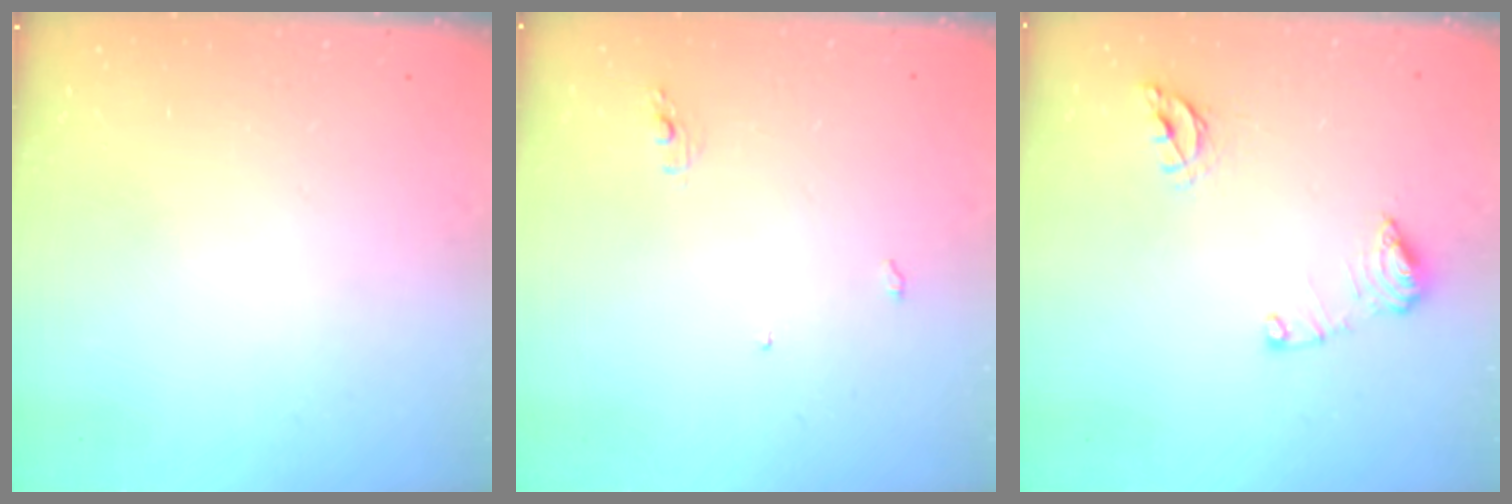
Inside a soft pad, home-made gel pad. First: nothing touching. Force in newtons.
{"total": 3.4, "press": 3.4, "slide": 0.0}
{"total": 10.0, "press": 9.9, "slide": 1.0}